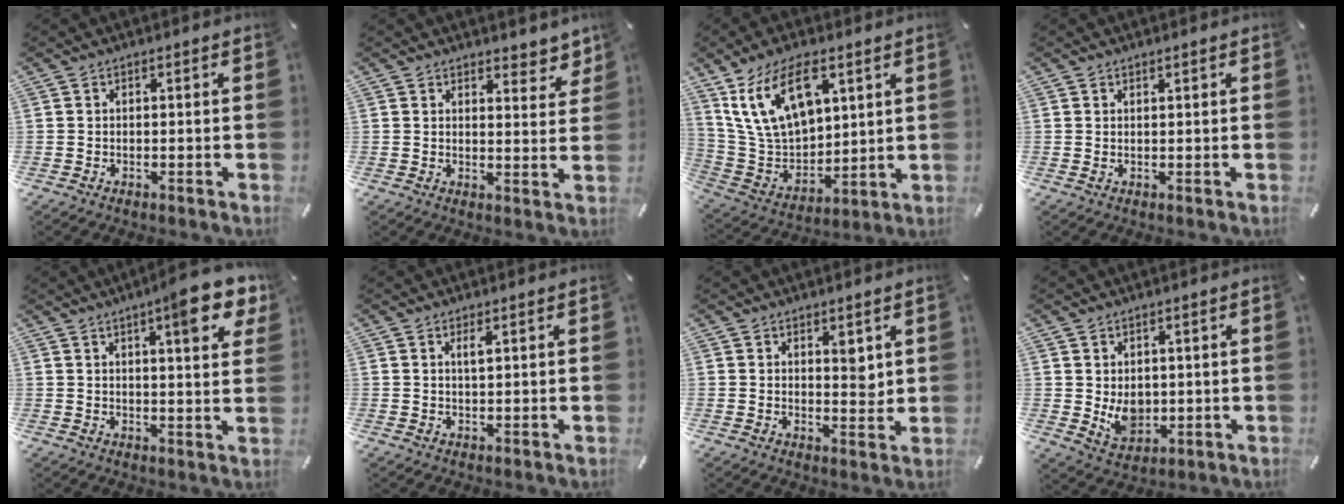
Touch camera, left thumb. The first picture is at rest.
{"total": 4.8, "force": [4.1, 2.3, 0.9], "torque": [0.008, -0.039, 0.070]}
{"total": 16.2, "force": [8.9, 9.4, 9.8], "torque": [-0.229, -0.028, 0.162]}
{"total": 1.0, "force": [0.7, 0.0, 0.7], "torque": [-0.012, -0.002, 0.013]}
{"total": 11.3, "force": [6.4, 2.6, 9.0], "torque": [-0.126, -0.033, 0.100]}
{"total": 2.0, "force": [0.9, 0.3, 1.7], "torque": [-0.028, -0.003, 0.013]}
{"total": 4.1, "force": [2.5, 2.3, 2.3], "torque": [-0.013, -0.022, 0.036]}
{"total": 6.2, "force": [1.0, 5.1, 3.2], "torque": [-0.037, -0.010, 0.022]}